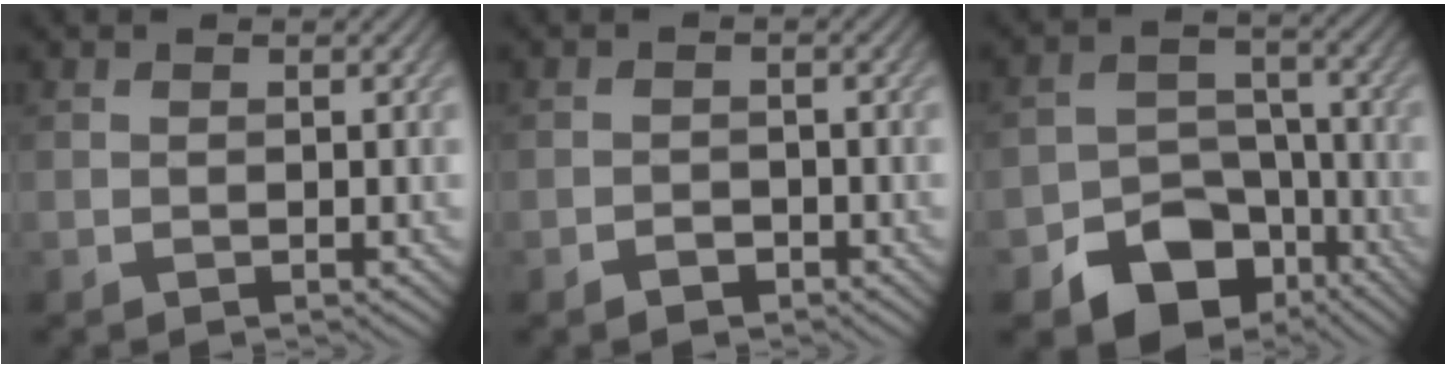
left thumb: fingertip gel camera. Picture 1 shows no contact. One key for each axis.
{"total": 1.3, "fx": -0.9, "fy": 0.9, "fz": 0.4, "tx": -0.004, "ty": 0.002, "tz": -0.018}
{"total": 11.0, "fx": -6.4, "fy": 7.6, "fz": 4.7, "tx": -0.079, "ty": -0.016, "tz": -0.110}